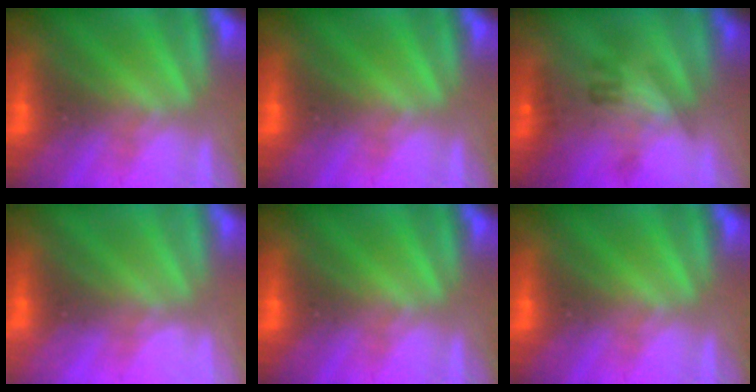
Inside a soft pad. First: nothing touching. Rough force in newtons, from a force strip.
{"total": 0.0}
{"total": 2.3}
{"total": 2.3}
{"total": 0.0}
{"total": 0.0}